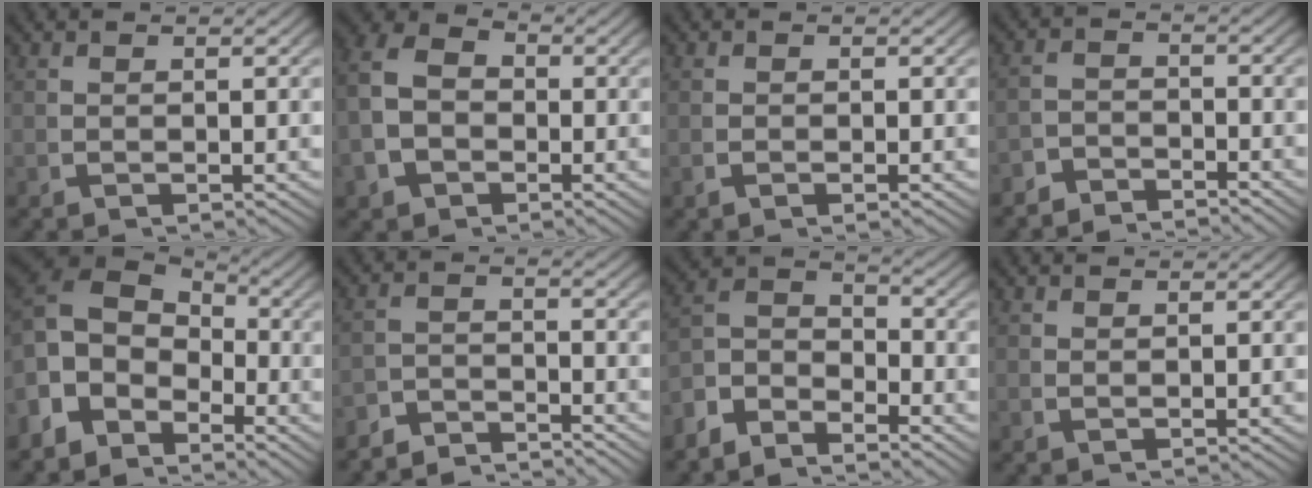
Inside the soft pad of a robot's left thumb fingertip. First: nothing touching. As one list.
[{"total": 6.6, "force": [-0.1, 5.3, 3.9], "torque": [-0.087, -0.007, 0.000]}, {"total": 0.5, "force": [-0.2, 0.1, 0.5], "torque": [-0.010, 0.000, -0.005]}, {"total": 3.4, "force": [-3.3, 0.6, -0.1], "torque": [0.012, -0.010, -0.062]}, {"total": 8.9, "force": [1.0, 6.3, 6.1], "torque": [-0.131, -0.014, 0.021]}, {"total": 4.4, "force": [-4.4, 0.6, 0.3], "torque": [0.009, -0.013, -0.080]}, {"total": 6.0, "force": [-0.9, 4.5, 3.9], "torque": [-0.064, -0.004, -0.032]}, {"total": 0.6, "force": [0.6, -0.1, 0.2], "torque": [-0.002, 0.002, 0.015]}]